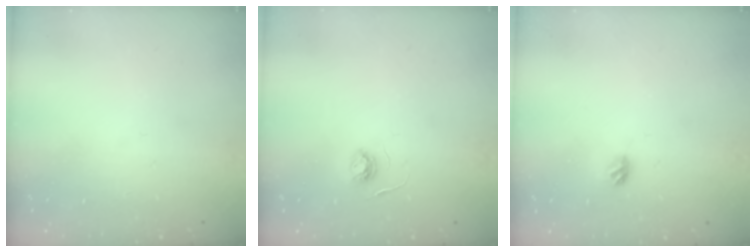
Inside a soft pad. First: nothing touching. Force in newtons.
{"total": 3.8, "press": 3.8, "slide": 0.4}
{"total": 3.3, "press": 3.2, "slide": 0.8}